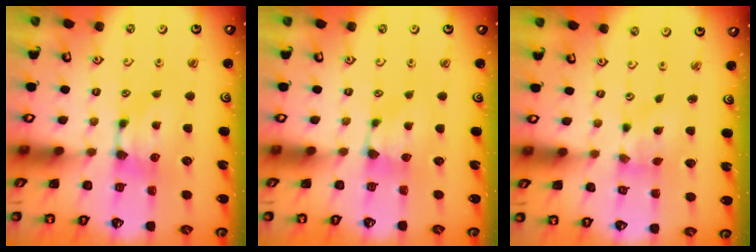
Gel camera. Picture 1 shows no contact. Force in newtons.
{"total": 0.9, "press": 0.4, "slide": 0.8}
{"total": 1.7, "press": 1.0, "slide": 1.3}